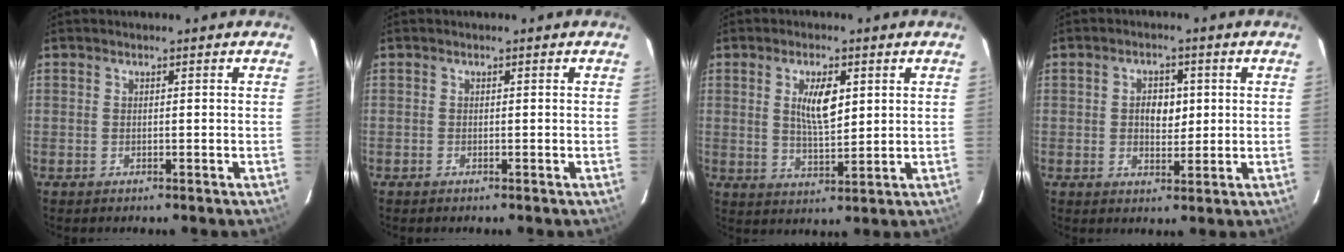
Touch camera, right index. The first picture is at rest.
{"total": 0.0}
{"total": 7.0, "force": [2.2, 2.8, 6.0], "torque": [-0.103, -0.001, 0.044]}
{"total": 4.6, "force": [0.6, 3.1, 3.4], "torque": [-0.054, 0.008, 0.012]}